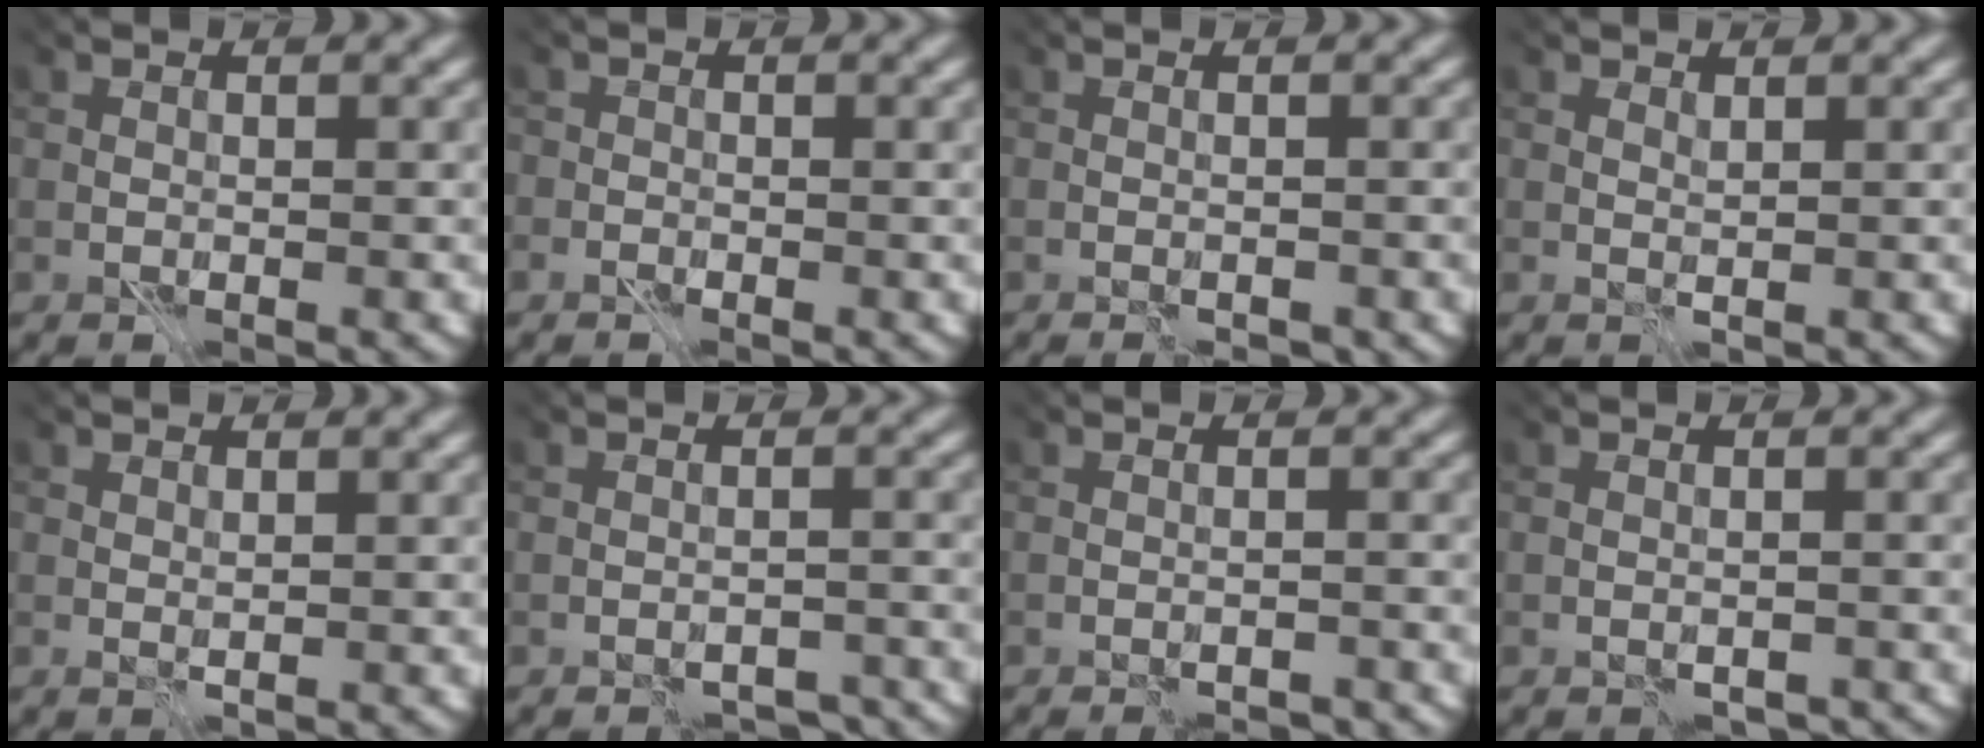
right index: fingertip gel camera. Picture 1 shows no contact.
{"total": 1.3, "force": [-0.9, 0.9, 0.3], "torque": [0.007, 0.009, -0.016]}
{"total": 0.8, "force": [-0.8, 0.0, 0.3], "torque": [0.002, -0.003, -0.008]}
{"total": 0.9, "force": [0.9, -0.2, 0.2], "torque": [-0.005, 0.000, 0.017]}
{"total": 1.3, "force": [1.2, 0.1, 0.3], "torque": [-0.008, -0.006, 0.030]}
{"total": 2.7, "force": [-2.7, 0.4, 0.1], "torque": [0.018, -0.004, -0.028]}
{"total": 2.0, "force": [-2.0, -0.1, 0.2], "torque": [0.019, 0.007, -0.018]}
{"total": 1.1, "force": [-1.0, 0.2, -0.4], "torque": [0.023, 0.001, -0.014]}